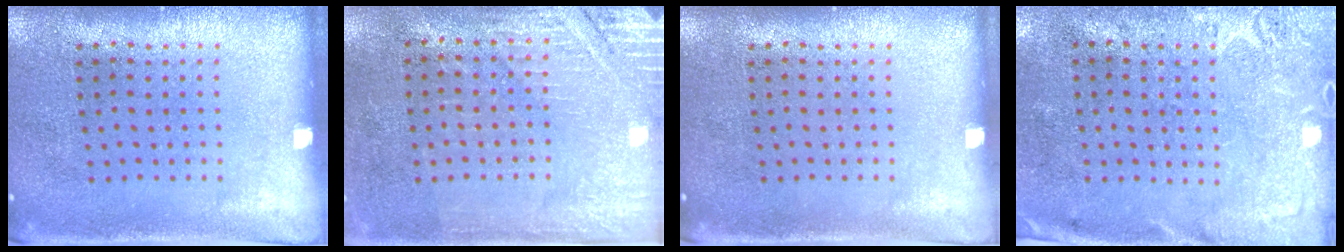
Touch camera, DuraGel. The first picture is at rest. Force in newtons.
{"total": 2.9, "press": 2.7, "slide": 1.1}
{"total": 0.0}
{"total": 2.8, "press": 2.2, "slide": 1.8}